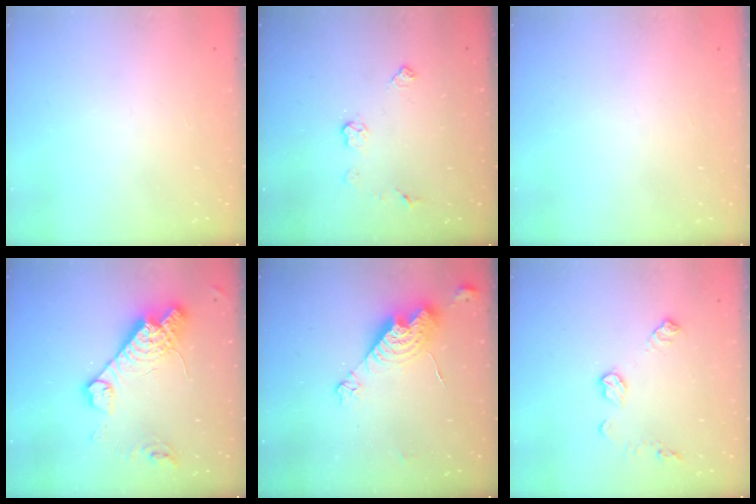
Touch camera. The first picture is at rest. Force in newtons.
{"total": 5.8, "press": 5.7, "slide": 0.5}
{"total": 0.0}
{"total": 17.6, "press": 17.6, "slide": 1.3}
{"total": 12.0, "press": 11.9, "slide": 1.0}
{"total": 9.0, "press": 9.0, "slide": 0.4}